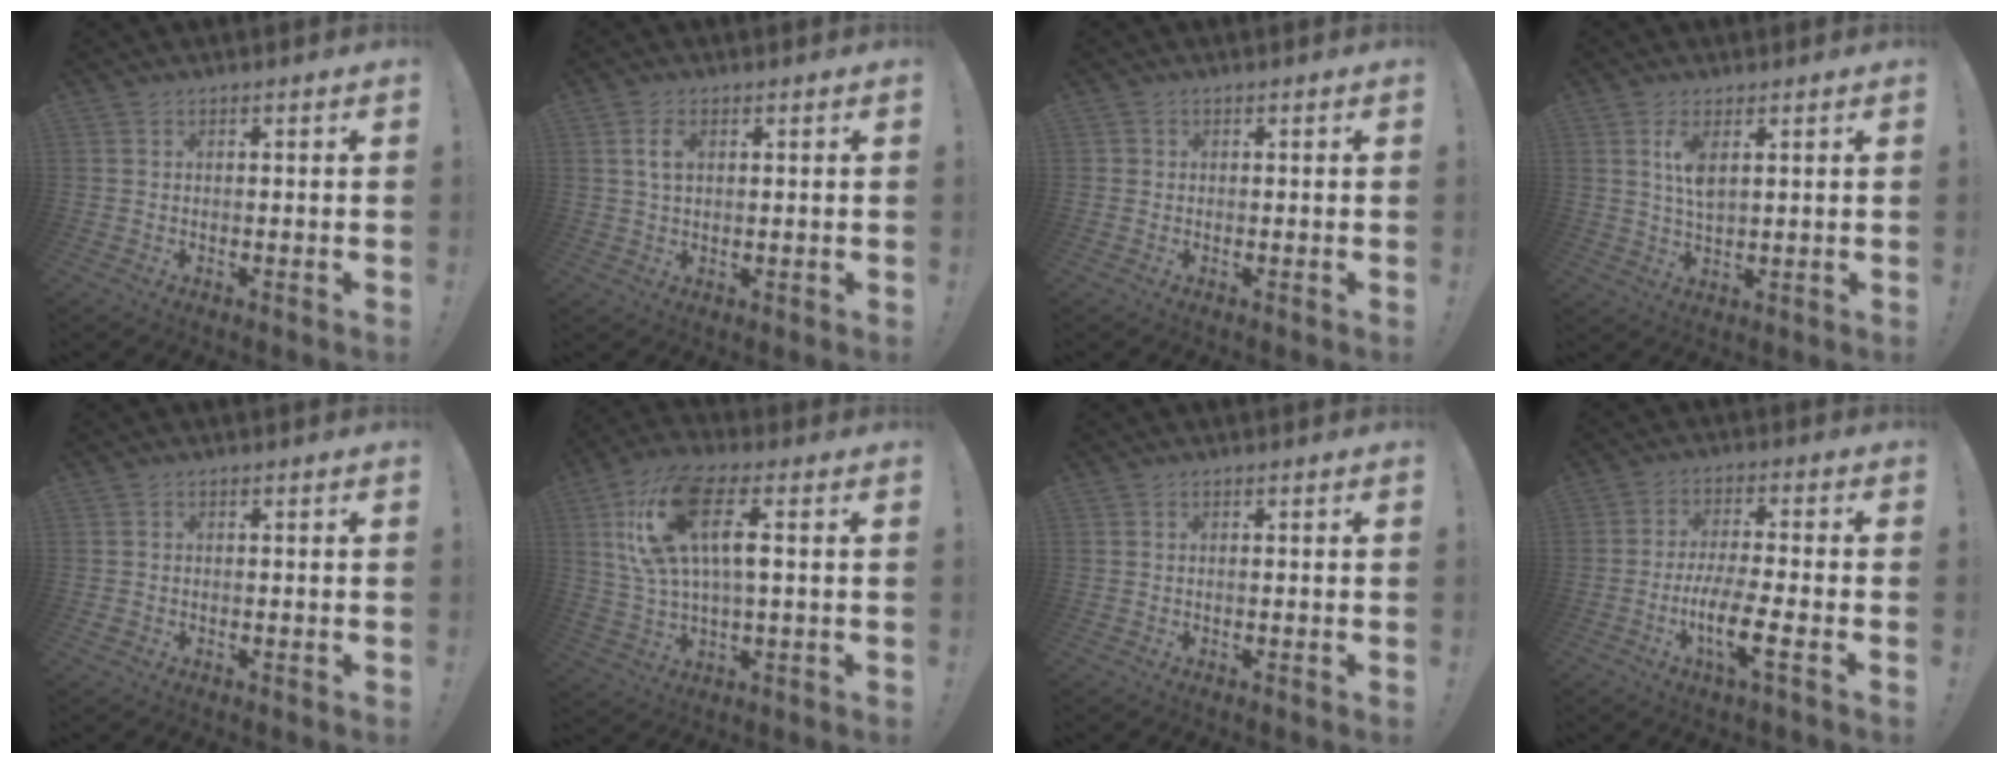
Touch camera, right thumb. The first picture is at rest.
{"total": 4.3, "force": [1.5, 2.2, 3.3], "torque": [-0.051, 0.000, 0.025]}
{"total": 0.7, "force": [0.1, 0.7, 0.1], "torque": [-0.002, 0.001, 0.003]}
{"total": 5.8, "force": [2.3, 2.1, 4.9], "torque": [-0.086, -0.015, 0.033]}
{"total": 0.8, "force": [-0.5, 0.6, 0.1], "torque": [-0.004, 0.002, -0.008]}
{"total": 17.5, "force": [5.3, 7.4, 15.0], "torque": [-0.291, -0.001, 0.088]}
{"total": 0.0}
{"total": 11.5, "force": [-4.0, 2.5, 10.5], "torque": [-0.200, 0.004, -0.074]}